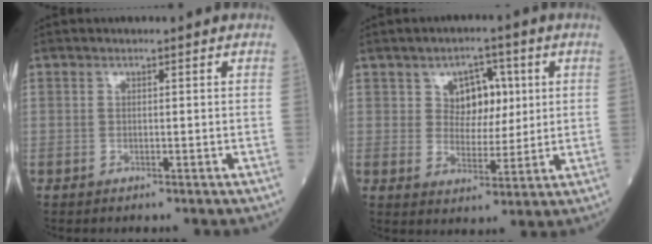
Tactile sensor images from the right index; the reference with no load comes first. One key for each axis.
{"total": 6.4, "fx": 2.2, "fy": 4.4, "fz": 4.1, "tx": -0.055, "ty": 0.013, "tz": 0.037}